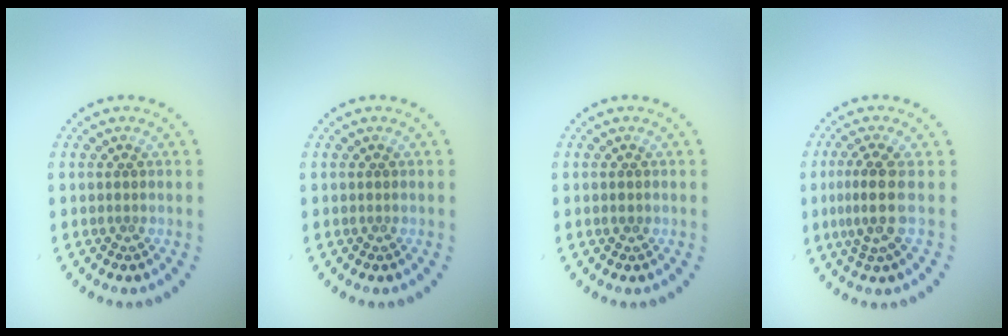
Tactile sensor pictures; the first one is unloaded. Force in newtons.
{"total": 0.0}
{"total": 0.7, "press": 0.7, "slide": 0.0}
{"total": 3.0, "press": 2.3, "slide": 1.9}